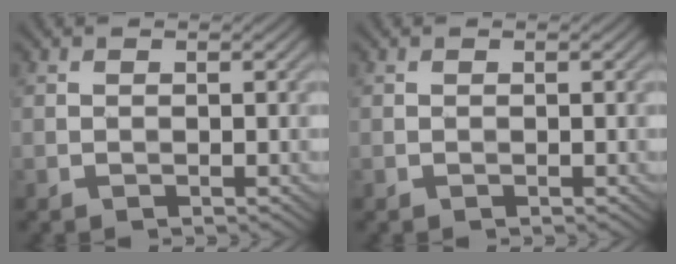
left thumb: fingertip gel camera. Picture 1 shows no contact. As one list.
[{"total": 0.0}]